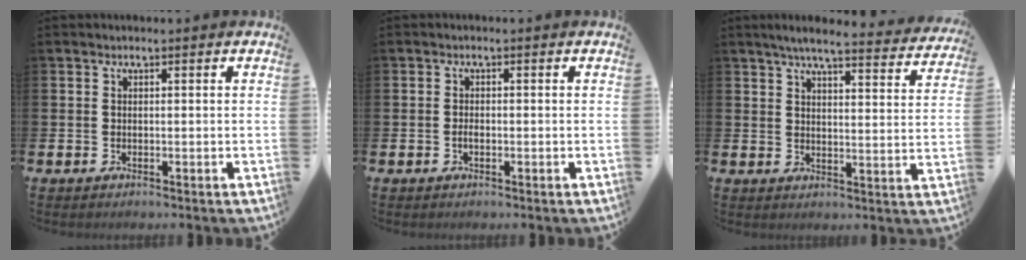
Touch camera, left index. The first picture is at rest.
{"total": 1.0, "force": [-0.3, 0.5, 0.8], "torque": [-0.014, 0.001, -0.007]}
{"total": 5.4, "force": [4.9, 0.3, 2.2], "torque": [-0.048, -0.032, 0.080]}